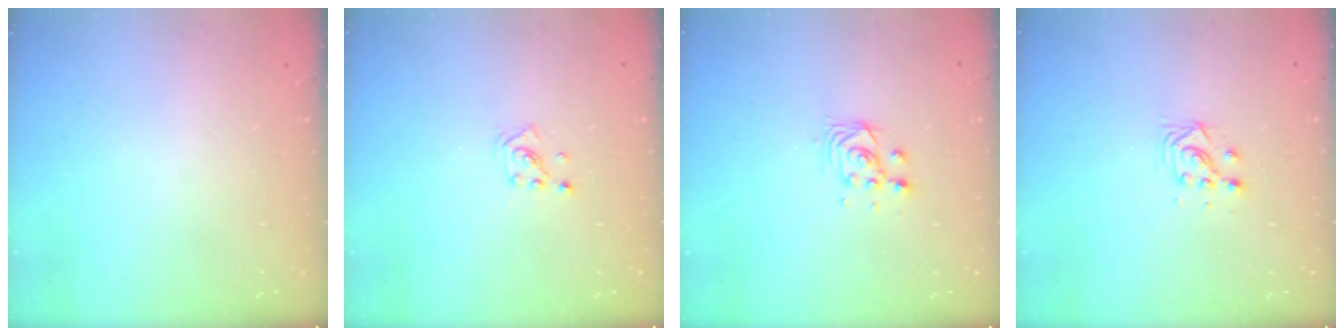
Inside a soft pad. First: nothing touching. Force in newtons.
{"total": 1.9, "press": 1.9, "slide": 0.1}
{"total": 2.8, "press": 2.8, "slide": 0.2}
{"total": 3.5, "press": 3.4, "slide": 0.9}